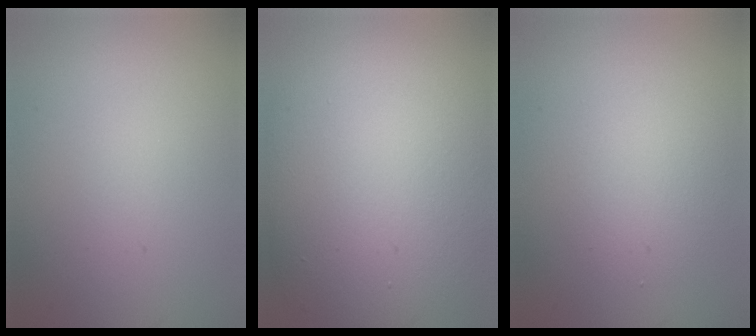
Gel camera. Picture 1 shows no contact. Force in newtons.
{"total": 12.9, "press": 12.9, "slide": 0.8}
{"total": 2.8, "press": 2.8, "slide": 0.2}